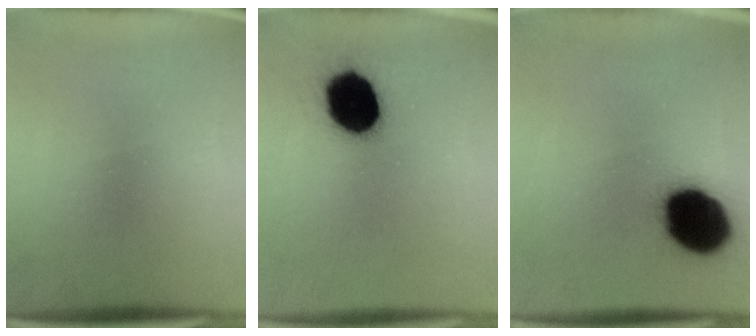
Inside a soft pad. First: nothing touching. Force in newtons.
{"total": 16.9}
{"total": 19.7}